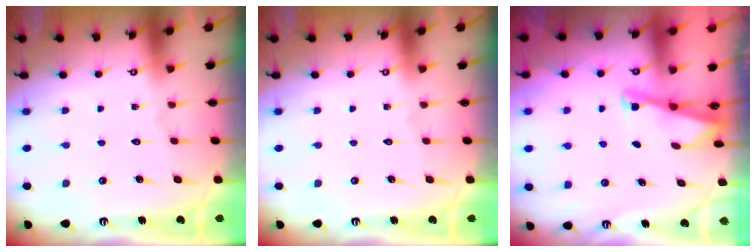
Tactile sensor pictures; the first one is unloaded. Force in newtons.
{"total": 0.0}
{"total": 2.9, "press": 2.9, "slide": 0.3}